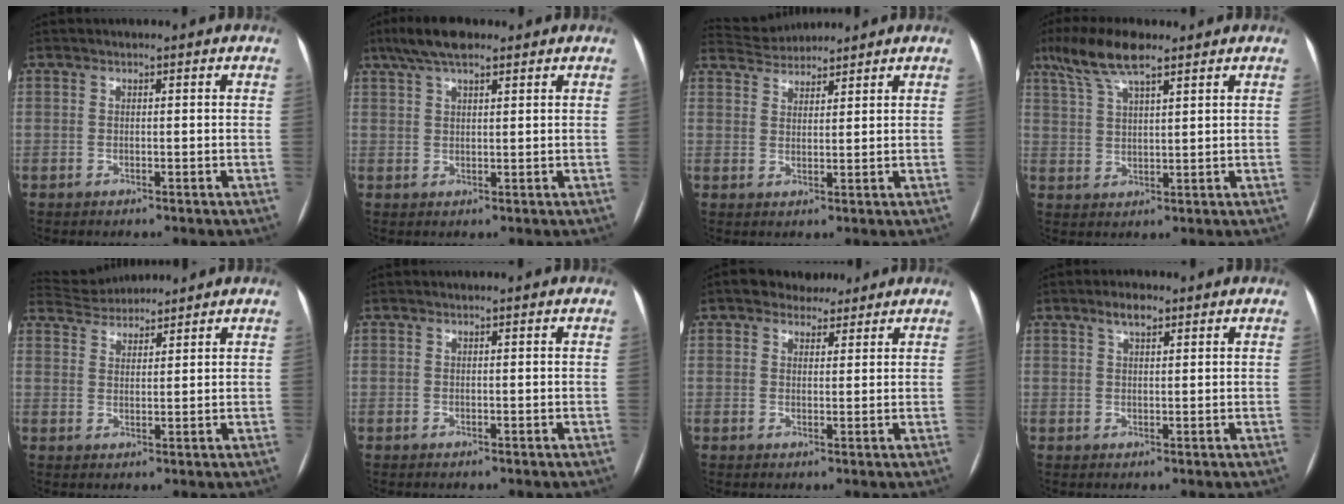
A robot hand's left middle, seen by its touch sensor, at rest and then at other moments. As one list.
[{"total": 6.6, "force": [4.7, 1.9, 4.2], "torque": [-0.086, 0.026, 0.084]}, {"total": 4.8, "force": [4.8, 0.6, 0.1], "torque": [-0.009, 0.026, 0.085]}, {"total": 8.2, "force": [5.8, 1.6, 5.7], "torque": [-0.120, 0.022, 0.108]}, {"total": 5.7, "force": [5.6, 0.8, 0.6], "torque": [-0.017, 0.028, 0.099]}, {"total": 0.0}, {"total": 4.5, "force": [3.4, 2.6, 1.2], "torque": [-0.013, 0.014, 0.053]}, {"total": 2.8, "force": [1.9, 1.0, 1.9], "torque": [-0.037, 0.008, 0.032]}]